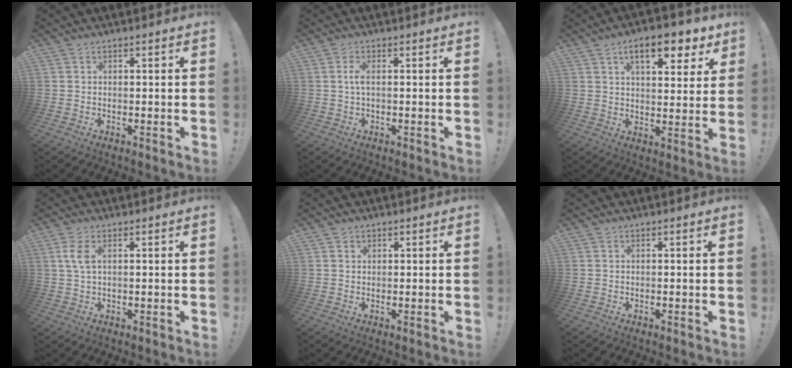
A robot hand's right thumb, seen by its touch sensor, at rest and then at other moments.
{"total": 2.2, "force": [0.0, 0.3, 2.2], "torque": [-0.043, 0.002, -0.002]}
{"total": 11.6, "force": [6.5, 4.3, 8.6], "torque": [-0.112, -0.032, 0.106]}
{"total": 4.4, "force": [1.2, 1.7, 3.9], "torque": [-0.076, -0.002, 0.019]}
{"total": 1.0, "force": [0.7, 0.7, 0.0], "torque": [0.006, -0.003, 0.012]}
{"total": 0.0}